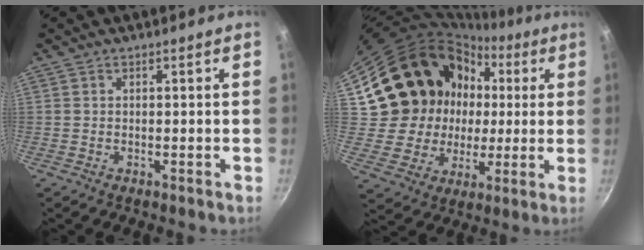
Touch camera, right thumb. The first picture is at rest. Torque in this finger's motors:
{"motor_torque": [0.51, 4.51, 1.06, -0.61, 0.43]}